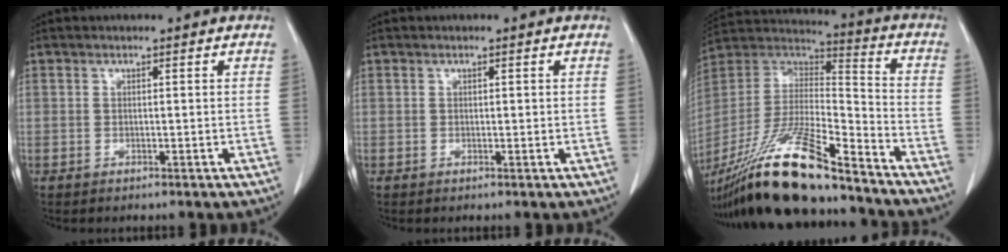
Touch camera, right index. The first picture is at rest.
{"total": 0.0}
{"total": 23.2, "force": [-18.2, 2.6, 14.1], "torque": [-0.295, -0.025, -0.335]}